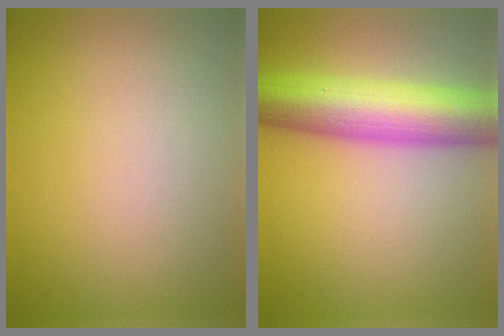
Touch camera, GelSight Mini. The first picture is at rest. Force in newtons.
{"total": 10.0, "press": 10.0, "slide": 0.2}